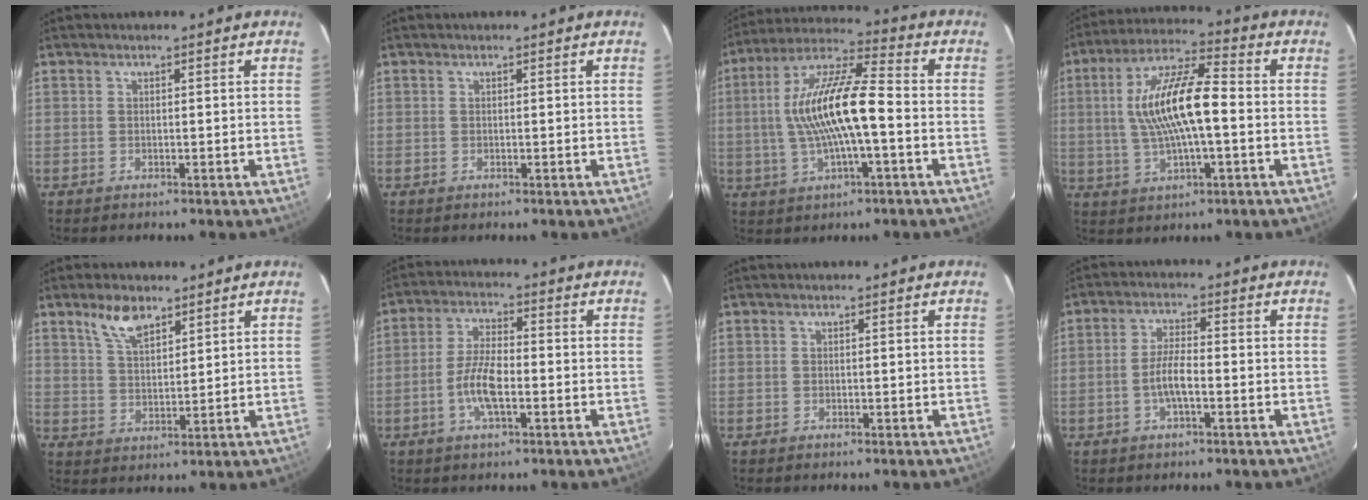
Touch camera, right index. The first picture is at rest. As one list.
[{"total": 0.0}, {"total": 15.0, "force": [-1.4, 3.3, 14.5], "torque": [-0.281, 0.016, -0.030]}, {"total": 14.0, "force": [-0.3, 3.7, 13.5], "torque": [-0.255, 0.015, -0.007]}, {"total": 6.7, "force": [4.6, 2.9, 3.9], "torque": [-0.069, 0.005, 0.091]}, {"total": 7.2, "force": [-2.3, 2.4, 6.4], "torque": [-0.132, 0.005, -0.046]}, {"total": 0.0}, {"total": 4.8, "force": [-1.6, 1.2, 4.4], "torque": [-0.091, 0.005, -0.030]}]